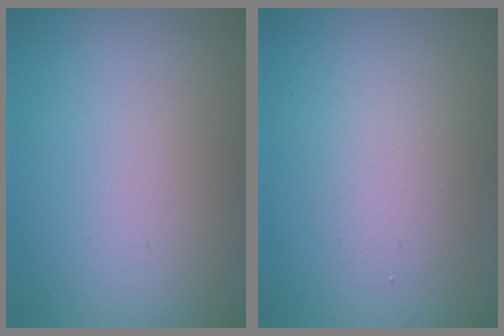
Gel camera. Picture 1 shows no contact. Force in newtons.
{"total": 2.4, "press": 2.4, "slide": 0.2}